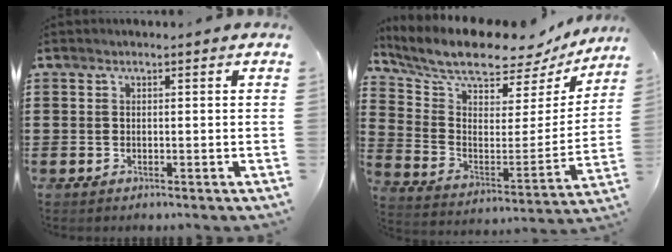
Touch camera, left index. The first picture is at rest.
{"total": 9.2, "force": [8.3, 2.1, 3.3], "torque": [-0.101, -0.065, 0.141]}